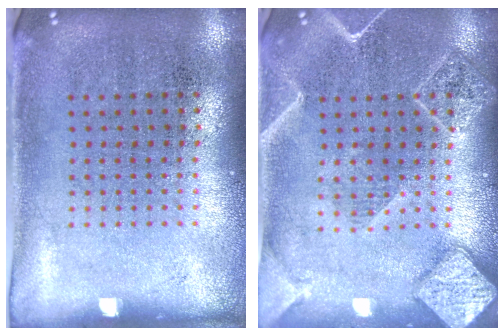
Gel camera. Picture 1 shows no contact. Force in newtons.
{"total": 2.1, "press": 2.1, "slide": 0.3}